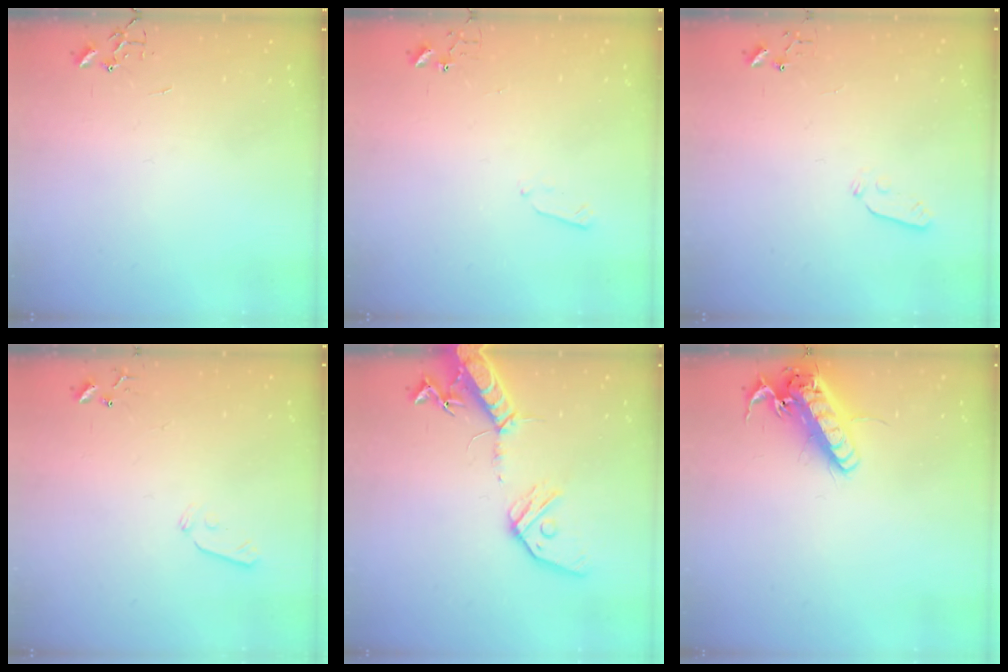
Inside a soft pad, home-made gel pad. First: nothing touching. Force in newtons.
{"total": 3.7, "press": 3.6, "slide": 0.5}
{"total": 3.7, "press": 3.6, "slide": 0.4}
{"total": 5.4, "press": 5.4, "slide": 0.8}
{"total": 16.0, "press": 15.7, "slide": 3.0}
{"total": 16.4, "press": 16.1, "slide": 3.2}